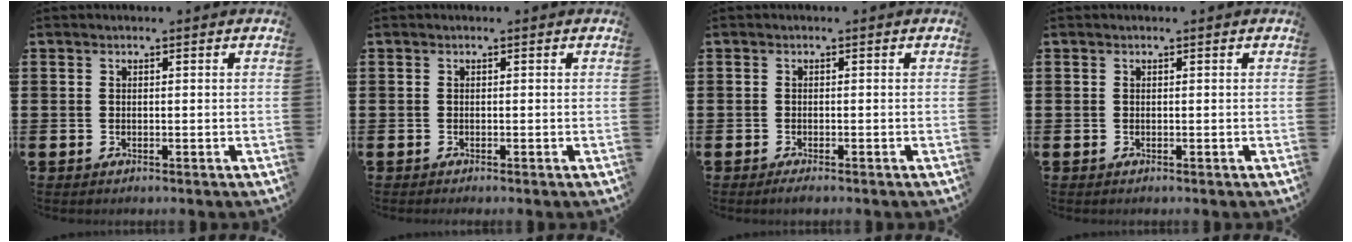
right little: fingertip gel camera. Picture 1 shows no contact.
{"total": 0.0}
{"total": 0.8, "force": [-0.5, 0.1, 0.6], "torque": [-0.010, -0.002, -0.010]}
{"total": 0.0}